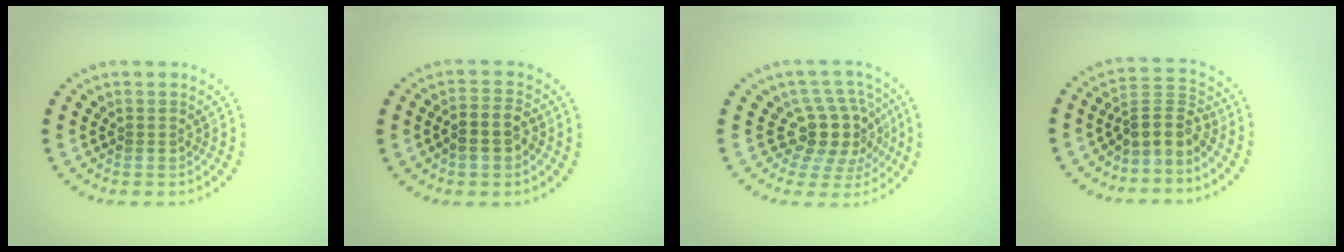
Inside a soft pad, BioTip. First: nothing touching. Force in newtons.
{"total": 2.7, "press": 2.5, "slide": 1.0}
{"total": 4.3, "press": 3.3, "slide": 2.8}
{"total": 3.3, "press": 2.5, "slide": 2.2}